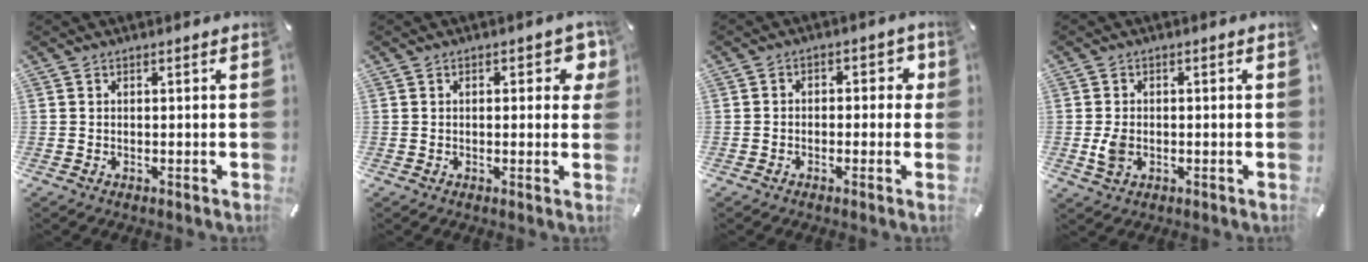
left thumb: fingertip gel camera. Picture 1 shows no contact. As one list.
[{"total": 5.0, "force": [1.6, 2.7, 3.9], "torque": [-0.041, -0.002, 0.019]}, {"total": 4.5, "force": [-0.8, 3.6, 2.6], "torque": [-0.035, 0.013, -0.021]}, {"total": 3.9, "force": [-0.5, 2.9, 2.5], "torque": [-0.050, -0.003, -0.013]}]